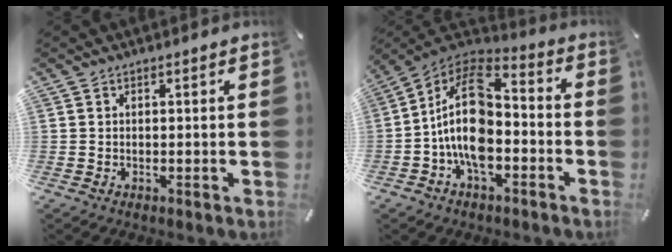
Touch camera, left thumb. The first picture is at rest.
{"total": 15.7, "force": [-3.8, 9.7, 11.7], "torque": [-0.244, 0.013, -0.073]}